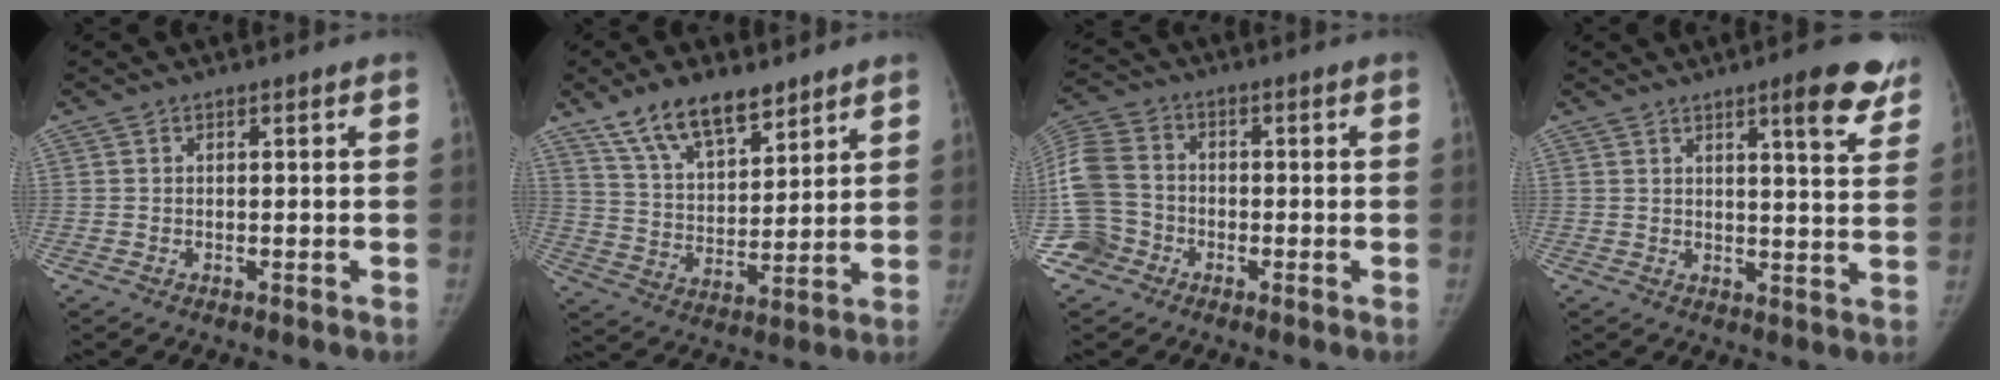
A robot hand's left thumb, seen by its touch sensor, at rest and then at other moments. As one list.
[{"total": 13.5, "force": [9.6, 5.9, 7.4], "torque": [-0.098, -0.053, 0.177]}, {"total": 13.8, "force": [-2.9, 12.2, 5.8], "torque": [-0.147, 0.035, -0.056]}, {"total": 9.7, "force": [6.2, 2.0, 7.2], "torque": [-0.067, -0.032, 0.075]}]